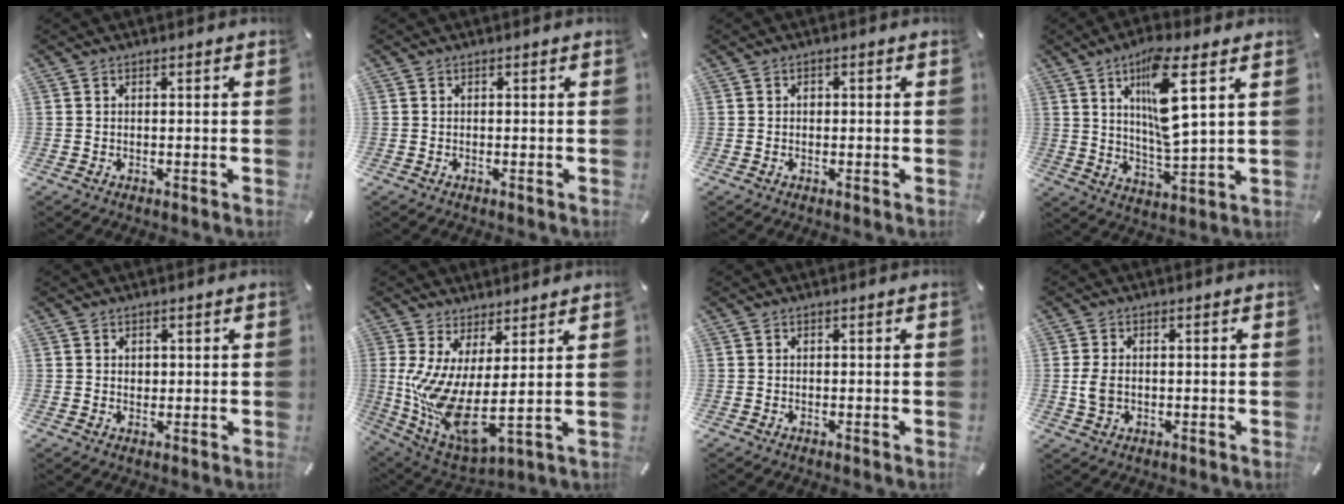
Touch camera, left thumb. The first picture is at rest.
{"total": 0.0}
{"total": 0.9, "force": [0.0, 0.7, 0.5], "torque": [-0.011, 0.002, -0.001]}
{"total": 13.7, "force": [5.5, 3.4, 12.1], "torque": [-0.219, -0.018, 0.087]}
{"total": 1.3, "force": [0.6, 1.1, 0.3], "torque": [0.001, 0.000, 0.008]}
{"total": 11.4, "force": [0.7, 3.1, 10.9], "torque": [-0.229, -0.049, 0.014]}
{"total": 0.0}
{"total": 4.3, "force": [-0.2, 2.9, 3.1], "torque": [-0.073, 0.002, -0.007]}